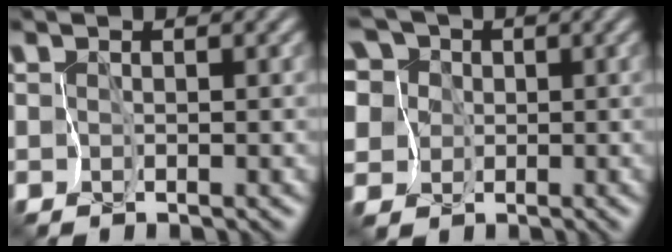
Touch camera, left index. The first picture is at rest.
{"total": 12.4, "force": [3.6, 10.0, 6.4], "torque": [-0.167, 0.046, 0.026]}